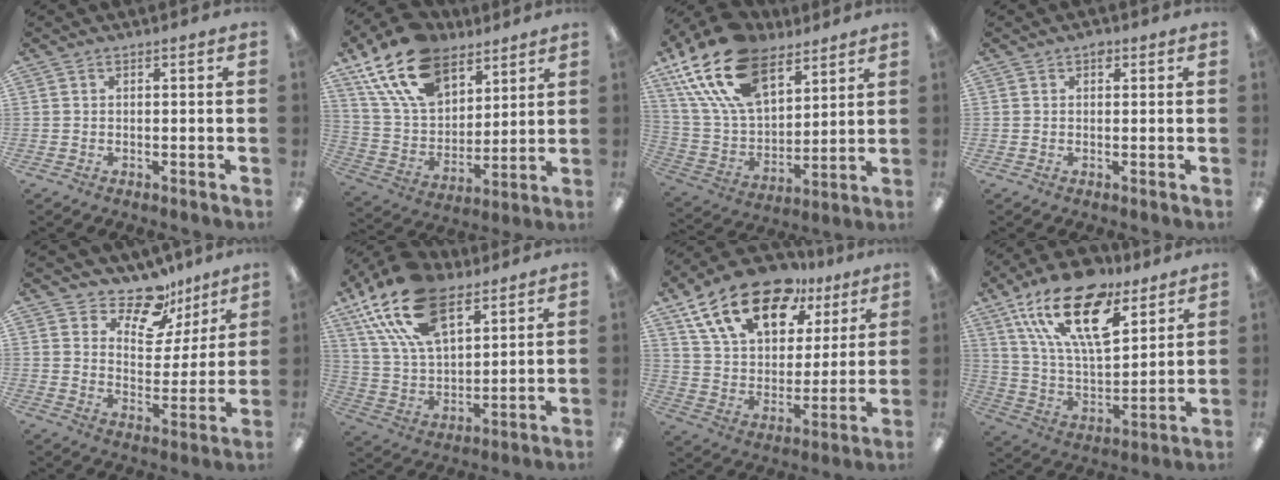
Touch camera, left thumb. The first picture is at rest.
{"total": 19.4, "force": [12.3, 11.3, 9.8], "torque": [-0.204, -0.052, 0.228]}
{"total": 22.8, "force": [14.1, 12.2, 13.2], "torque": [-0.275, -0.067, 0.256]}
{"total": 1.7, "force": [0.9, 1.1, 0.9], "torque": [-0.011, 0.000, 0.014]}
{"total": 12.6, "force": [10.2, 6.1, 4.2], "torque": [-0.071, -0.074, 0.187]}
{"total": 21.2, "force": [12.4, 11.2, 13.1], "torque": [-0.271, -0.047, 0.222]}
{"total": 20.4, "force": [12.7, 11.2, 11.4], "torque": [-0.199, -0.060, 0.230]}
{"total": 22.9, "force": [14.0, 9.8, 15.2], "torque": [-0.293, -0.073, 0.242]}